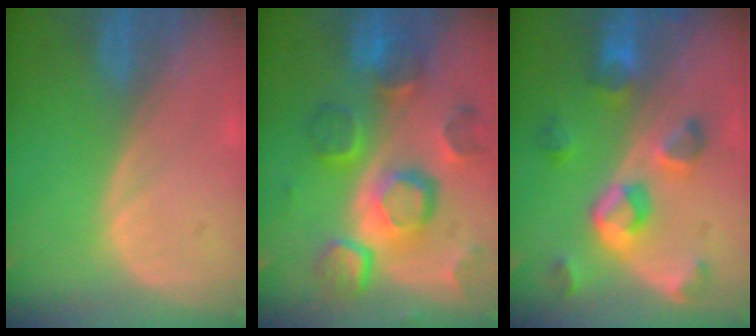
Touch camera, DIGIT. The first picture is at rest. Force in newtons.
{"total": 12.3, "press": 10.7, "slide": 6.1}
{"total": 7.8, "press": 7.7, "slide": 0.7}